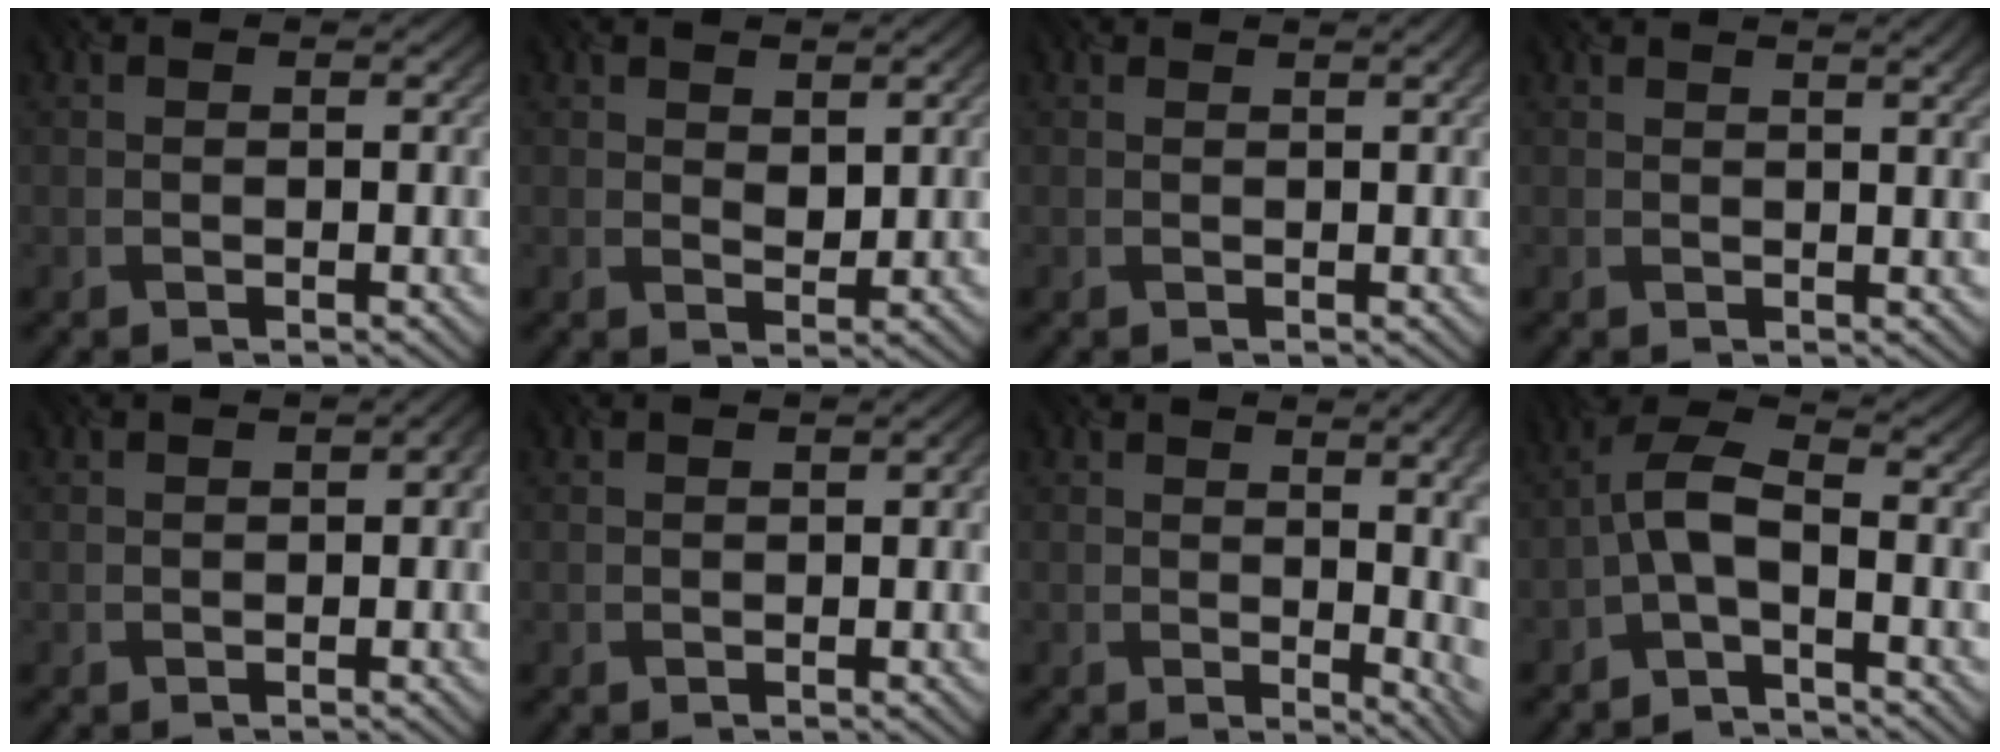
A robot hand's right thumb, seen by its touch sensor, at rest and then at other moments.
{"total": 1.8, "force": [0.9, 1.1, 1.1], "torque": [-0.026, 0.004, 0.029]}
{"total": 1.7, "force": [0.7, 0.6, 1.4], "torque": [-0.005, 0.008, 0.000]}
{"total": 3.7, "force": [1.7, 1.1, 3.0], "torque": [-0.027, 0.019, 0.010]}
{"total": 1.5, "force": [-0.6, 0.8, 1.1], "torque": [-0.011, 0.002, 0.006]}
{"total": 0.9, "force": [-0.4, 0.4, 0.7], "torque": [-0.006, 0.002, 0.002]}
{"total": 11.8, "force": [0.3, 4.7, 10.8], "torque": [-0.087, 0.030, 0.011]}
{"total": 5.8, "force": [-2.9, 2.2, 4.5], "torque": [-0.090, 0.018, -0.062]}